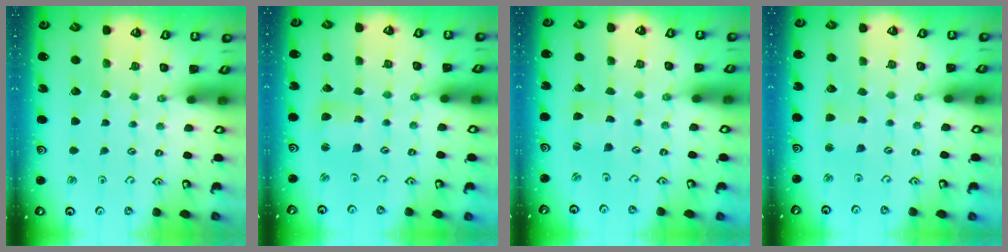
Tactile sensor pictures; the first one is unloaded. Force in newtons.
{"total": 3.3, "press": 3.3, "slide": 0.3}
{"total": 0.0}
{"total": 2.5, "press": 2.5, "slide": 0.4}